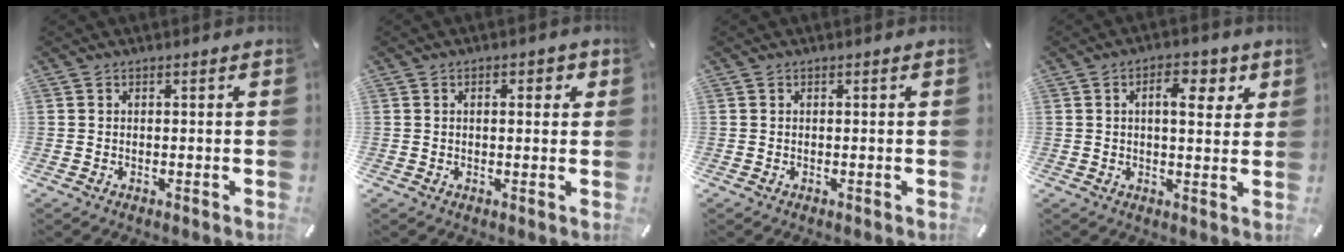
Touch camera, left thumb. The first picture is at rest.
{"total": 2.8, "force": [0.7, 1.4, 2.3], "torque": [-0.031, 0.003, 0.006]}
{"total": 0.0}
{"total": 7.4, "force": [2.6, 3.8, 5.8], "torque": [-0.084, -0.004, 0.035]}